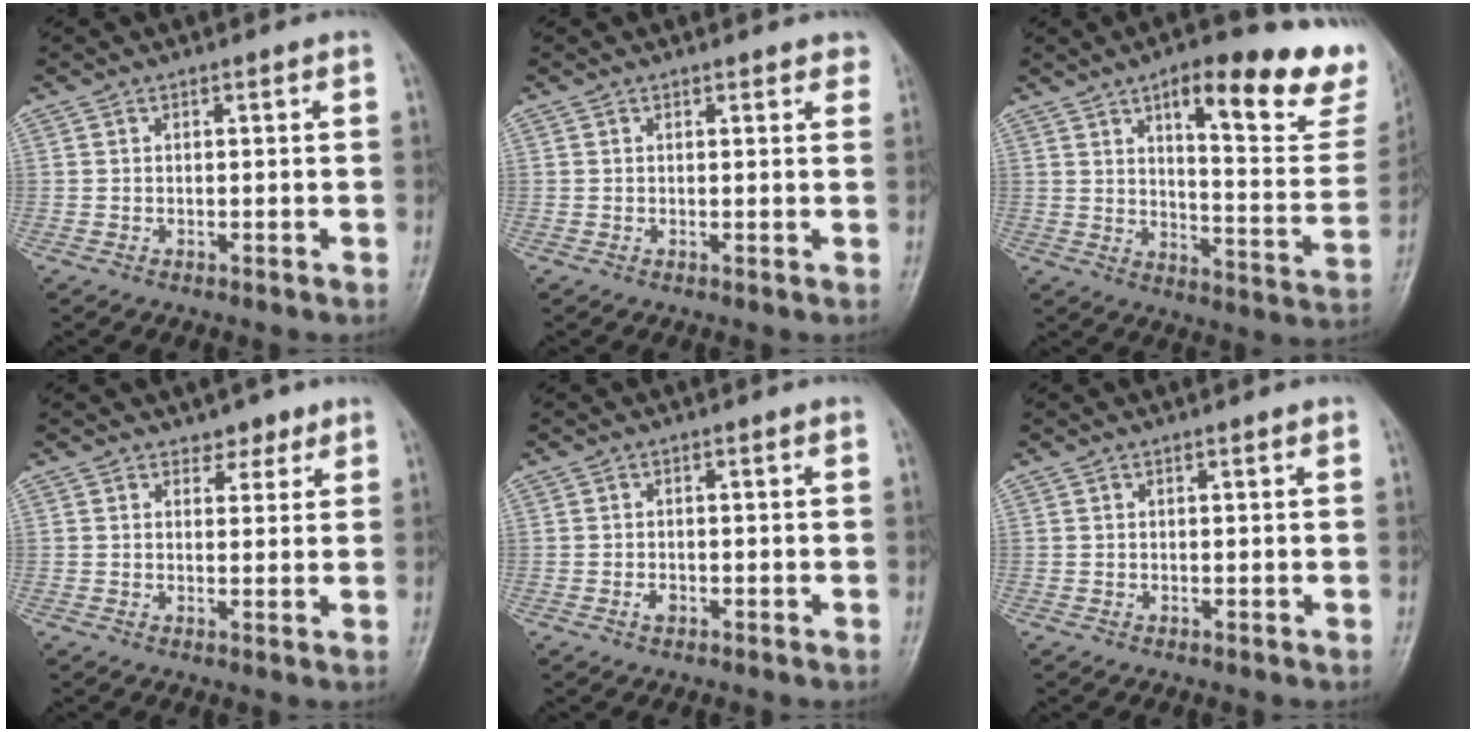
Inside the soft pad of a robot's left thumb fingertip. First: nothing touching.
{"total": 2.4, "force": [2.0, 0.9, 0.9], "torque": [0.009, -0.003, 0.014]}
{"total": 21.8, "force": [14.1, 6.4, 15.4], "torque": [-0.155, -0.070, 0.187]}
{"total": 3.1, "force": [2.3, 1.8, 0.8], "torque": [0.012, -0.013, 0.031]}
{"total": 1.1, "force": [-0.4, 0.6, 0.7], "torque": [-0.011, 0.002, -0.006]}
{"total": 0.7, "force": [0.5, 0.1, 0.4], "torque": [-0.005, -0.001, 0.006]}